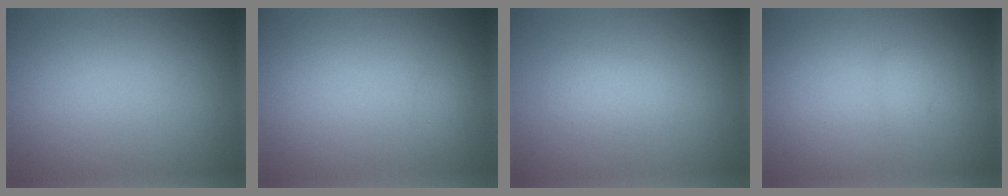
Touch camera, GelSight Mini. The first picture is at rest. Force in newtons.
{"total": 0.6, "press": 0.6, "slide": 0.1}
{"total": 1.8, "press": 1.8, "slide": 0.1}
{"total": 0.8, "press": 0.8, "slide": 0.1}